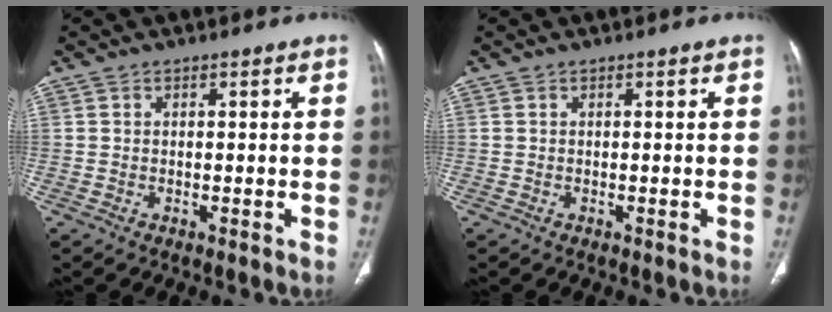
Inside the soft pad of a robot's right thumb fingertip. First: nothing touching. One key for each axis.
{"total": 0.0}